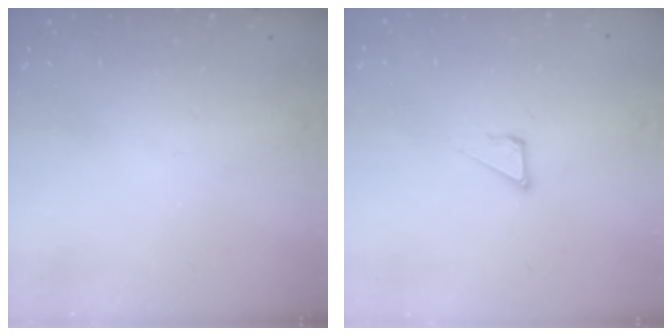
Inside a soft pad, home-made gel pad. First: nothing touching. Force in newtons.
{"total": 3.8, "press": 3.8, "slide": 0.3}